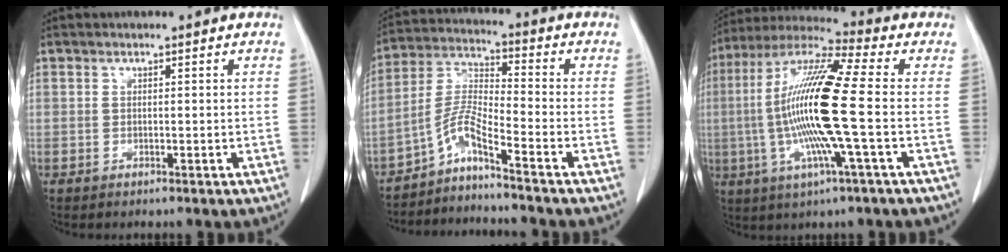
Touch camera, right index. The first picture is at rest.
{"total": 6.6, "force": [-5.1, -1.0, 4.0], "torque": [-0.093, 0.002, -0.099]}
{"total": 16.9, "force": [-1.8, 0.1, 16.8], "torque": [-0.341, -0.001, -0.047]}